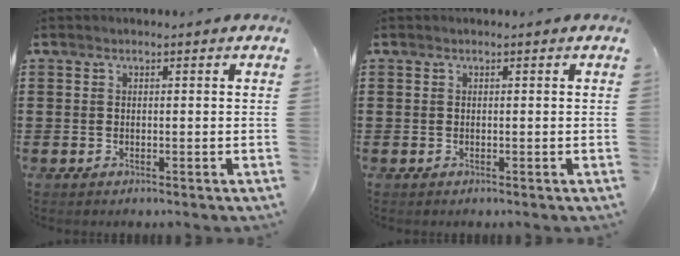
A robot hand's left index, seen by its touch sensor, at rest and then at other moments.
{"total": 0.0}